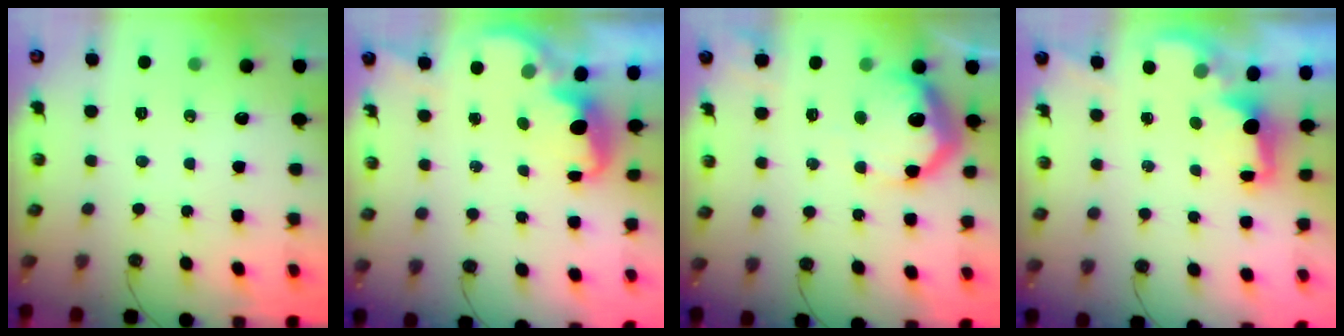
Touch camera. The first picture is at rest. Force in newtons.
{"total": 1.7, "press": 1.6, "slide": 0.6}
{"total": 14.4, "press": 14.4, "slide": 0.9}
{"total": 1.6, "press": 1.5, "slide": 0.6}